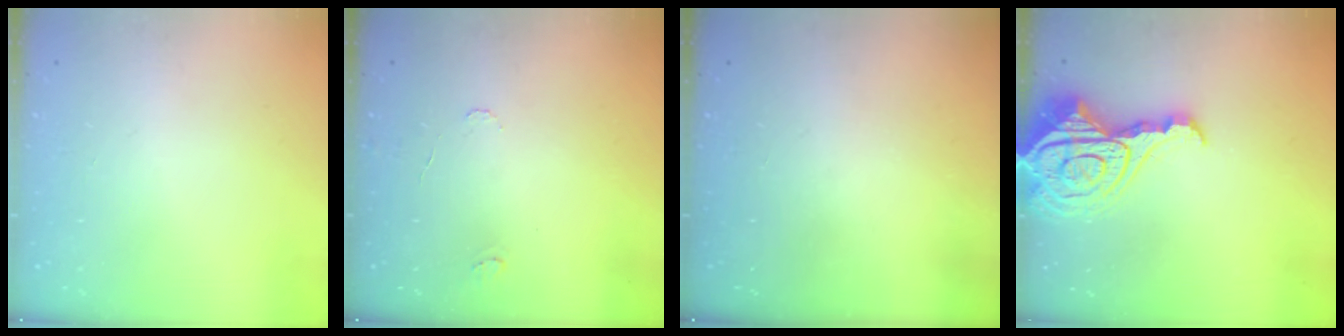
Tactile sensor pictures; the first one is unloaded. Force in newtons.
{"total": 4.4, "press": 4.4, "slide": 0.5}
{"total": 0.0}
{"total": 17.8, "press": 17.7, "slide": 2.0}